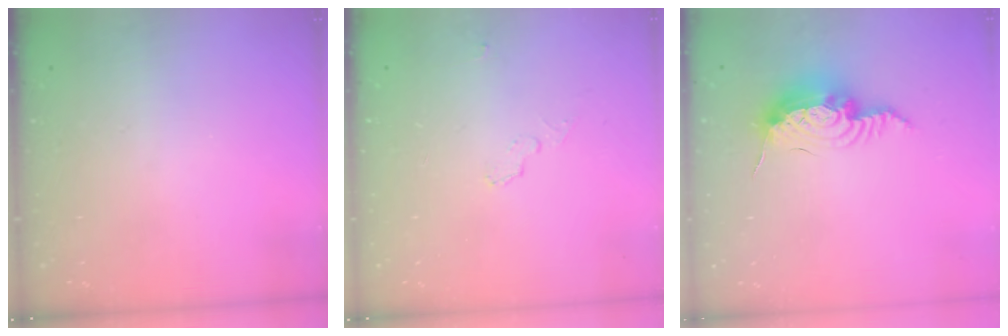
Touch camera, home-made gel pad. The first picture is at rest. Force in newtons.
{"total": 11.7, "press": 5.0, "slide": 10.5}
{"total": 16.5, "press": 16.5, "slide": 0.8}